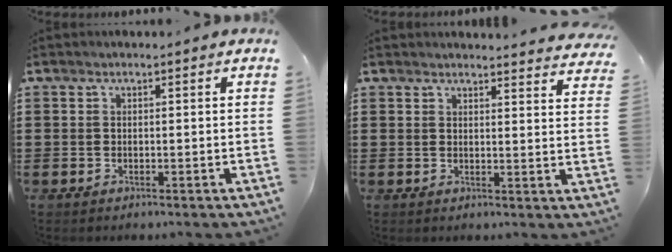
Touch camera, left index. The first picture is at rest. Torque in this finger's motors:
{"motor_torque": [0.09, -0.05, 0.59, 0.08]}